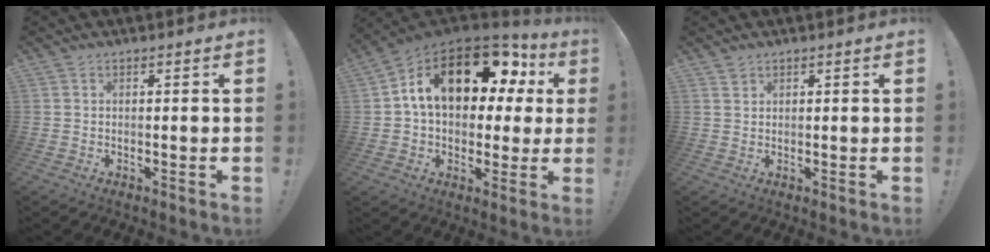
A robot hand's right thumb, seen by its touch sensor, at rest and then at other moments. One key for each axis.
{"total": 19.7, "fx": 7.7, "fy": 10.5, "fz": 14.8, "tx": -0.220, "ty": -0.028, "tz": 0.131}
{"total": 1.3, "fx": 1.1, "fy": 0.7, "fz": 0.4, "tx": 0.001, "ty": -0.005, "tz": 0.019}